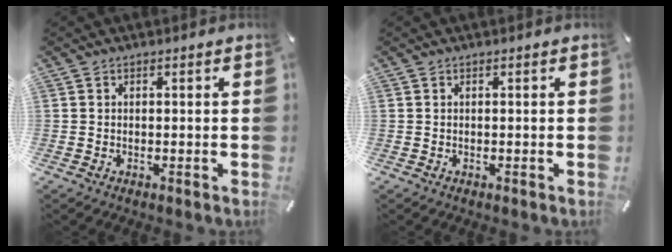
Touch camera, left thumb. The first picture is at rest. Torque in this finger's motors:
{"motor_torque": [0.22, 0.18, -0.11, 0.03, 0.00]}